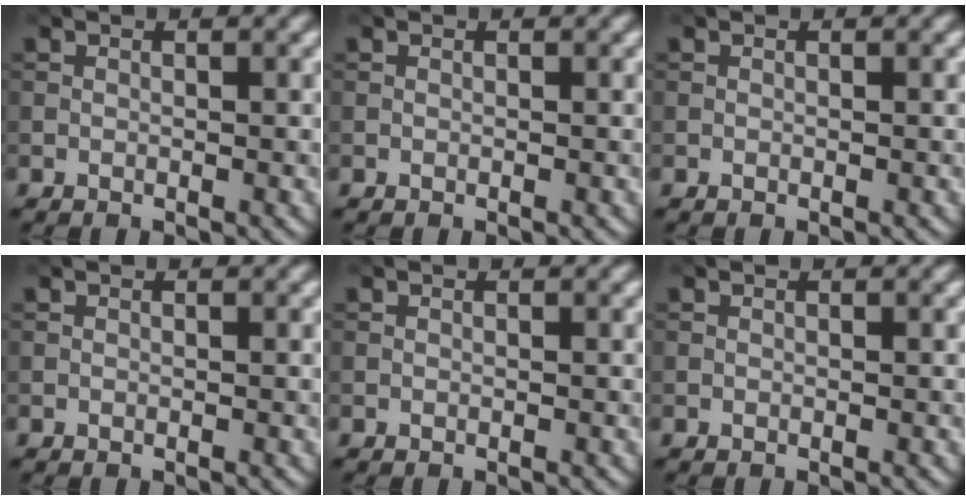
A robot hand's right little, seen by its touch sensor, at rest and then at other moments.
{"total": 0.0}
{"total": 0.0}
{"total": 0.0}
{"total": 0.0}
{"total": 0.0}